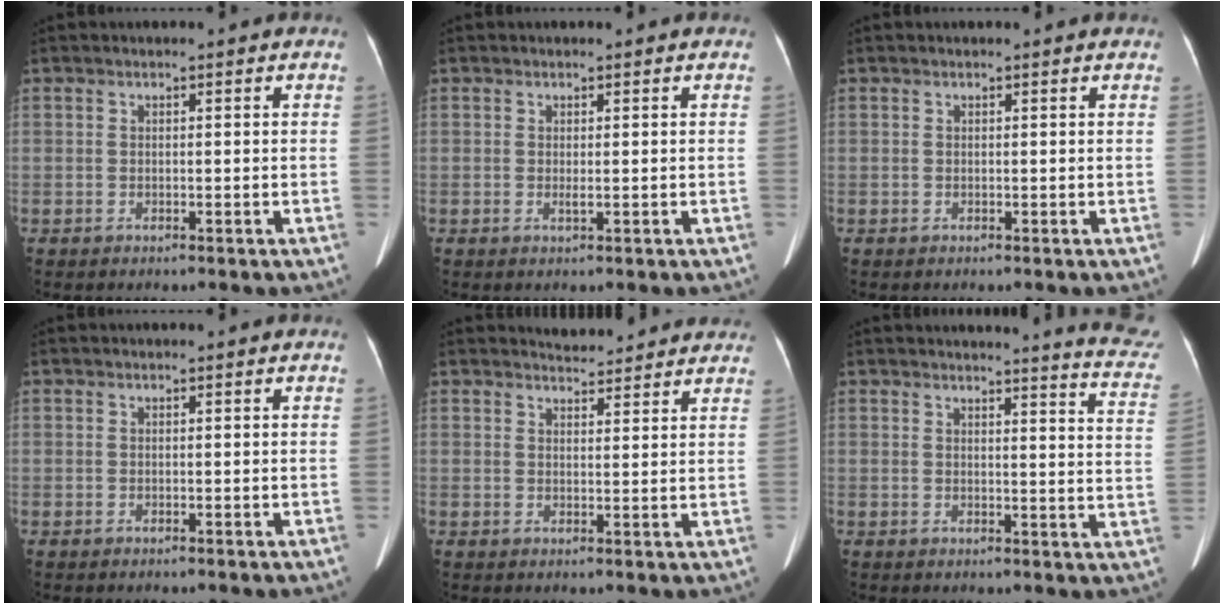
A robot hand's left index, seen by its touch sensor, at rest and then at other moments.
{"total": 0.6, "force": [0.1, 0.0, 0.6], "torque": [-0.017, -0.003, 0.003]}
{"total": 1.2, "force": [1.1, 0.2, 0.2], "torque": [-0.012, 0.006, 0.008]}
{"total": 0.0}
{"total": 5.6, "force": [5.4, 1.2, 0.7], "torque": [-0.008, 0.010, 0.058]}
{"total": 12.1, "force": [11.8, -0.2, 2.7], "torque": [-0.014, -0.101, 0.097]}